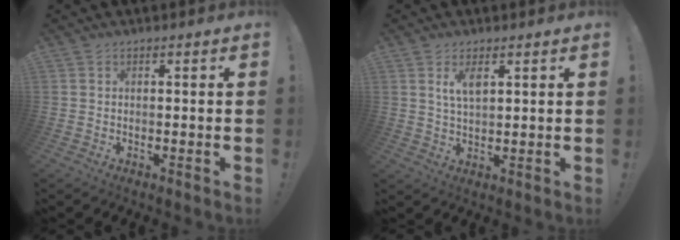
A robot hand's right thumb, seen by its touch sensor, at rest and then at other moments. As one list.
[{"total": 4.8, "force": [2.4, 2.2, 3.6], "torque": [-0.061, -0.008, 0.041]}]